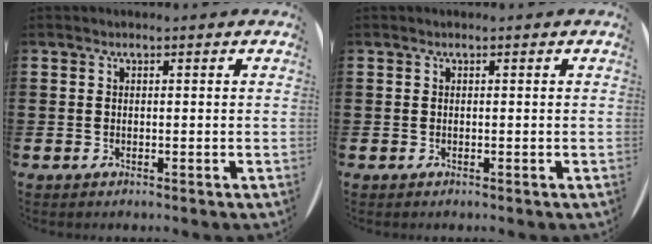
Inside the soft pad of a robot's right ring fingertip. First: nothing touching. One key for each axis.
{"total": 0.0}